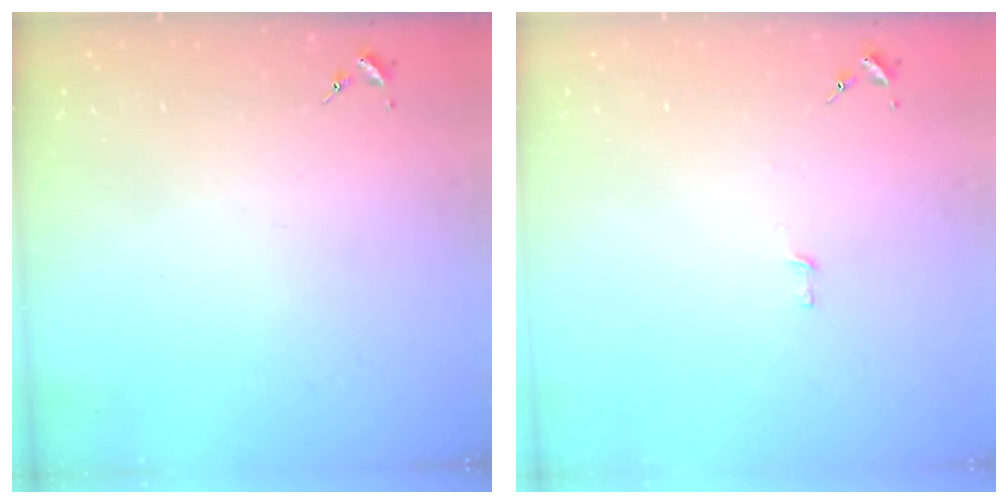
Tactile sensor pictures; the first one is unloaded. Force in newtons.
{"total": 2.6, "press": 2.6, "slide": 0.2}